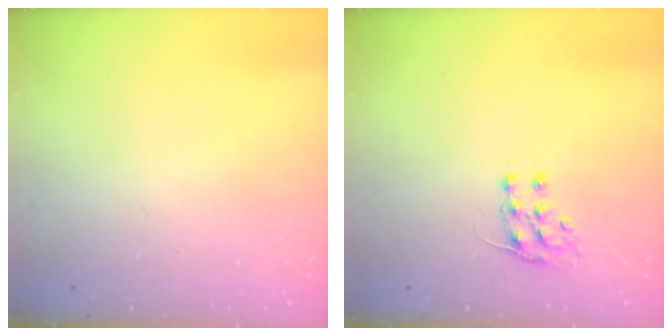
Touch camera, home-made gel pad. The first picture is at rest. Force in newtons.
{"total": 6.4, "press": 6.4, "slide": 0.5}